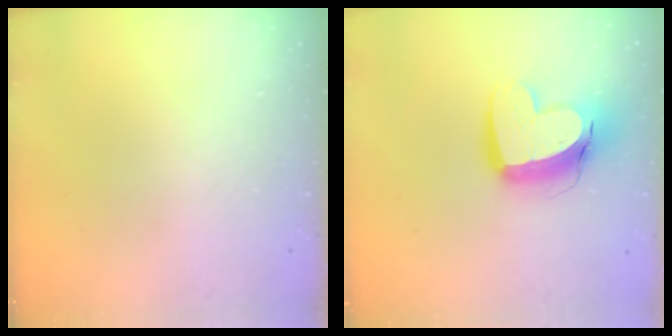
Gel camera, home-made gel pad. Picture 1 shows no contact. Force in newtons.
{"total": 13.5, "press": 13.4, "slide": 1.4}